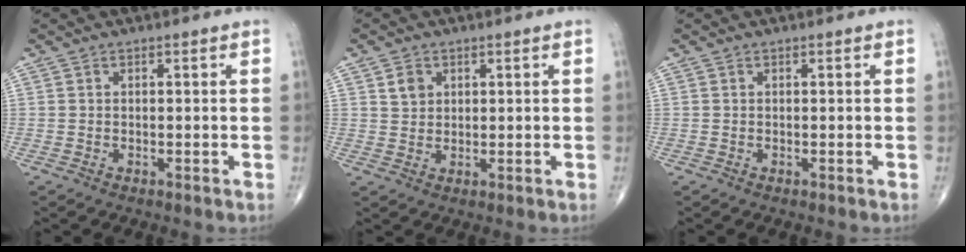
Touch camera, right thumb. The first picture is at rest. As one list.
[{"total": 3.0, "force": [1.3, 2.4, 1.2], "torque": [-0.008, -0.009, 0.024]}, {"total": 0.0}]